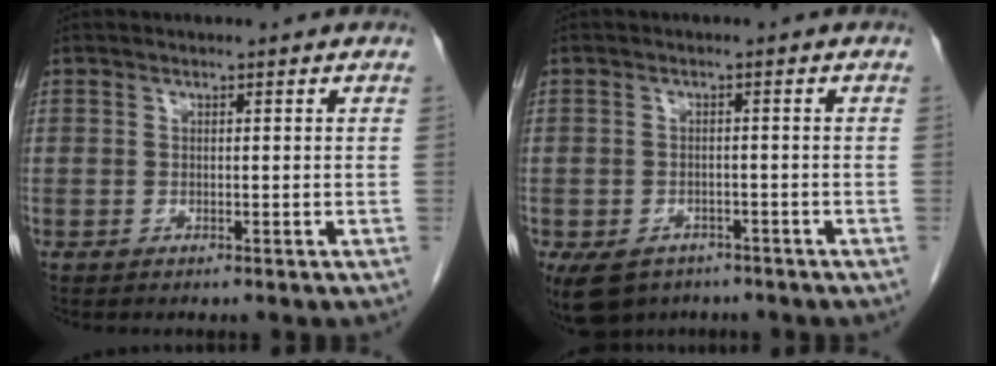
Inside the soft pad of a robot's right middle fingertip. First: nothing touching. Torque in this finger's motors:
{"motor_torque": [0.71, -0.51, 0.32, 0.07]}